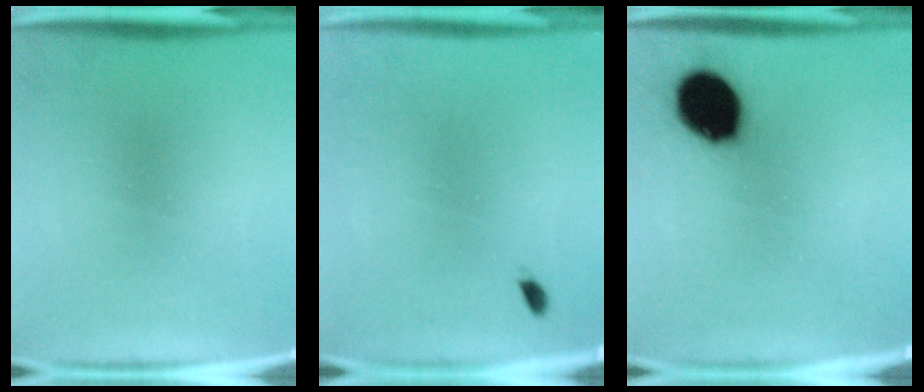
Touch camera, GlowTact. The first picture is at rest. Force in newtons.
{"total": 0.7}
{"total": 14.7}